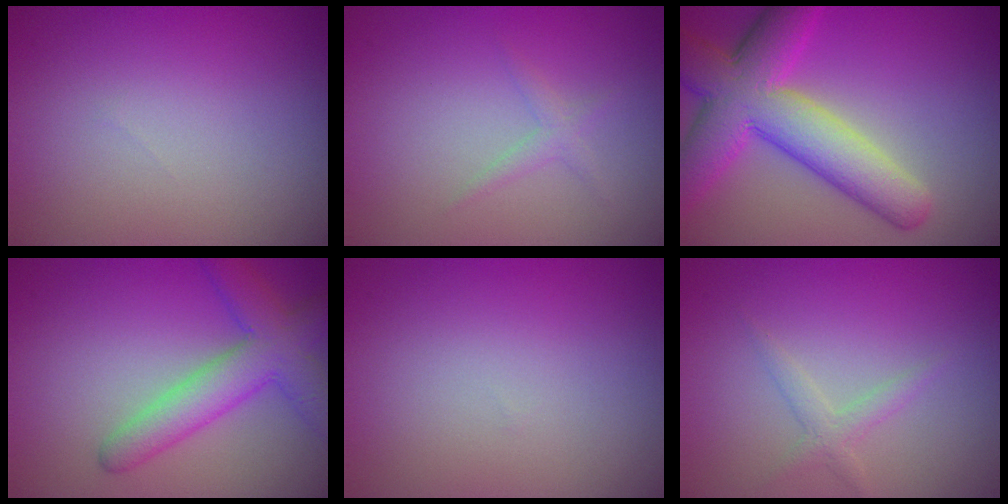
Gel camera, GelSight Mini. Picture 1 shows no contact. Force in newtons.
{"total": 1.1, "press": 1.1, "slide": 0.0}
{"total": 9.5, "press": 9.5, "slide": 0.4}
{"total": 5.5, "press": 5.5, "slide": 0.2}
{"total": 0.0}
{"total": 1.5, "press": 1.5, "slide": 0.0}